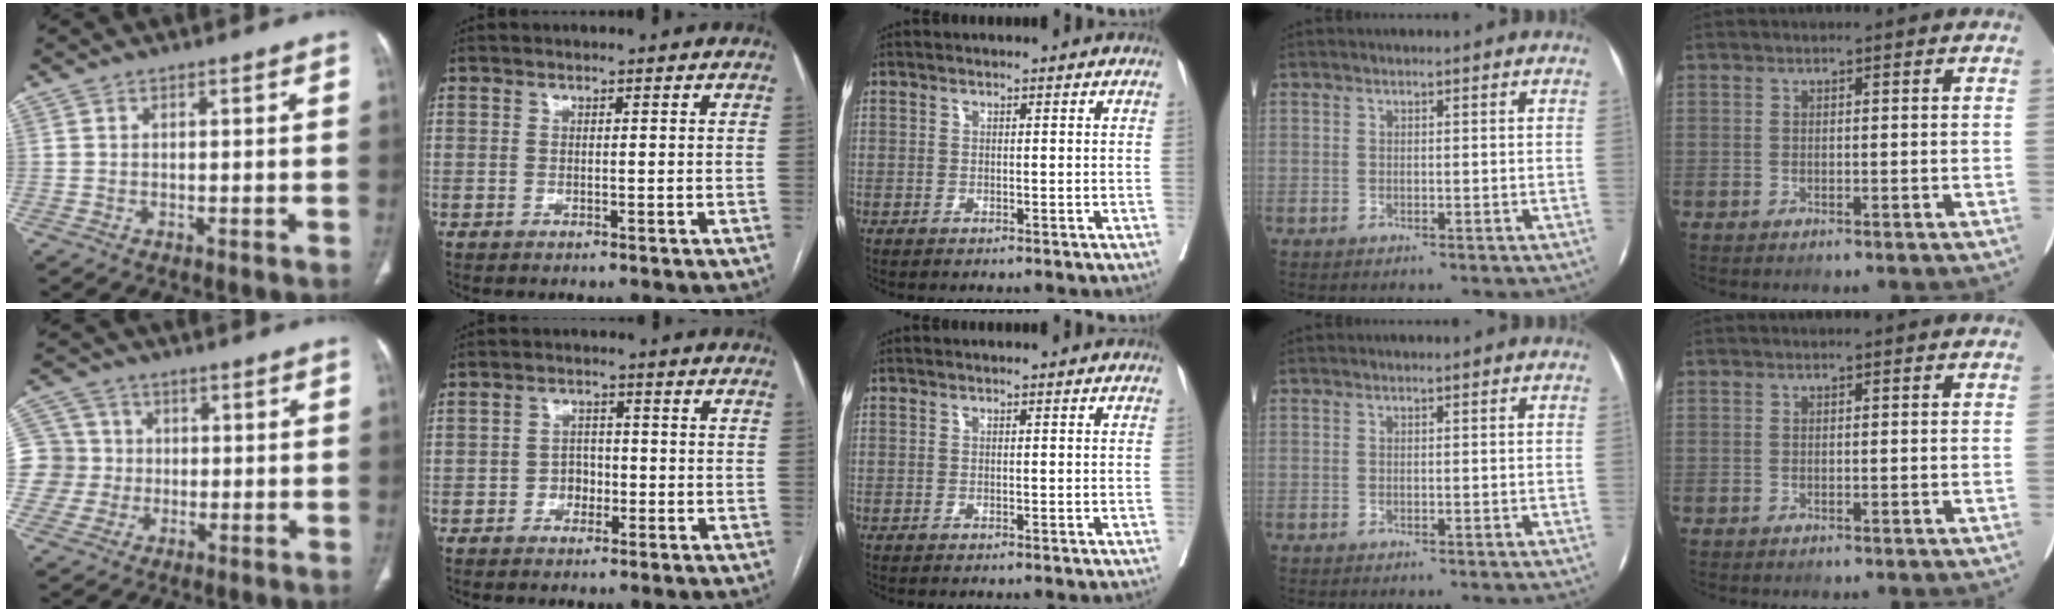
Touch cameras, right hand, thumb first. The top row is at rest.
{"thumb": {"total": 9.9, "force": [-0.7, 9.8, 1.5], "torque": [-0.013, 0.025, -0.012]}, "index": {"total": 2.8, "force": [-1.0, 2.2, 1.4], "torque": [-0.013, 0.009, -0.018]}}